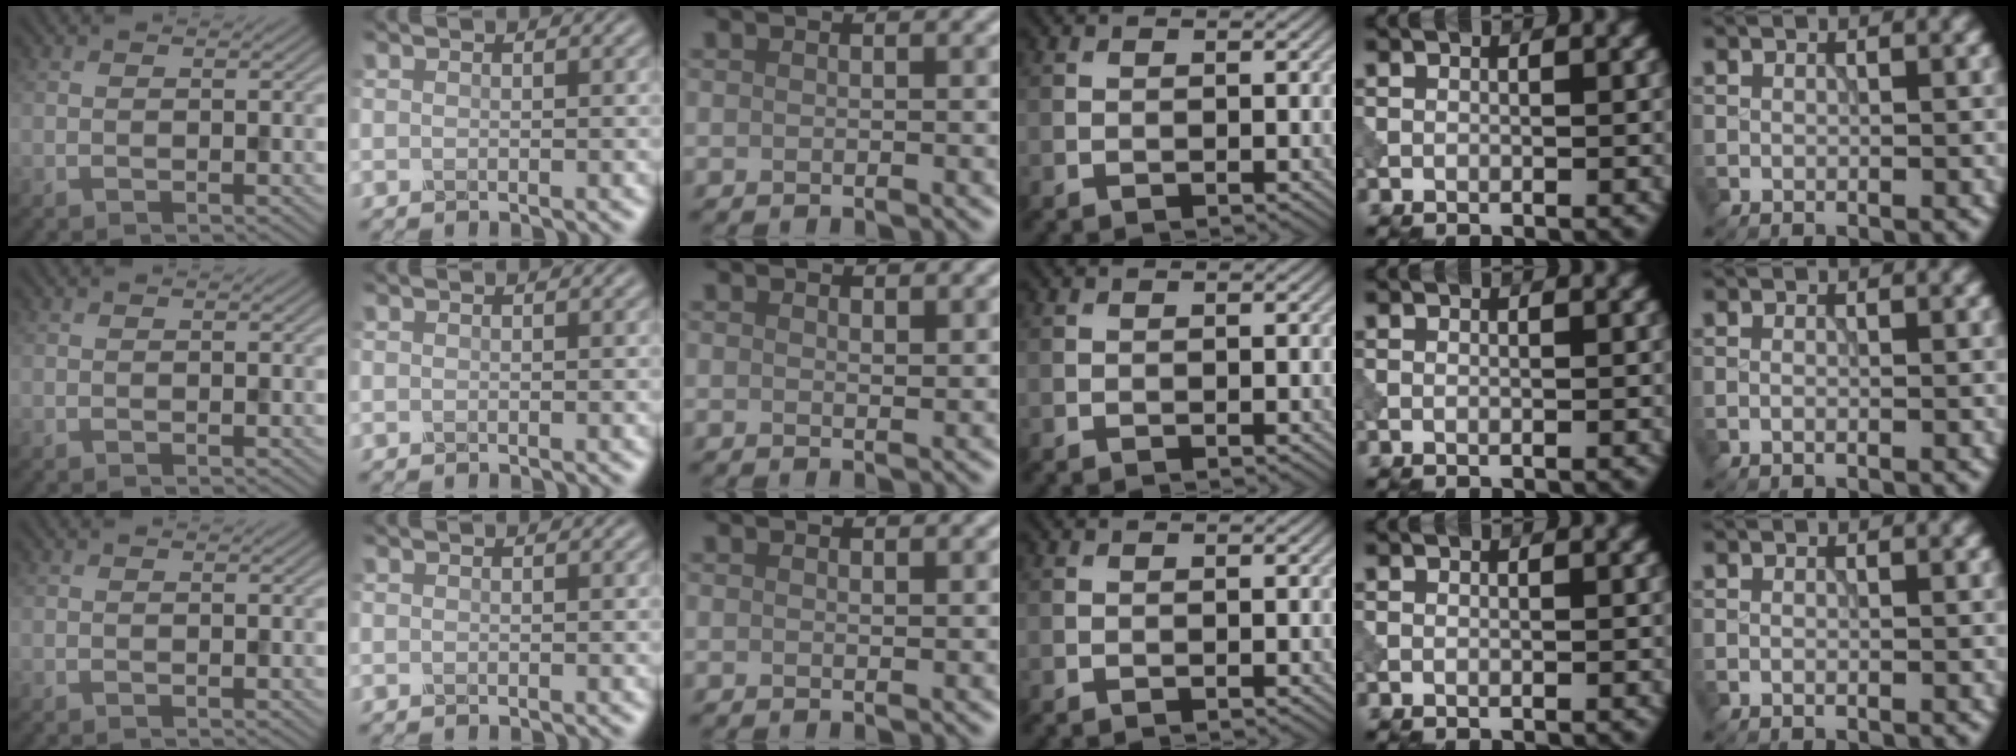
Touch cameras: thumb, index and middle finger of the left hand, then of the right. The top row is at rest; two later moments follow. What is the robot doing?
{"motion": "dispense", "object": "dispenser bottle"}